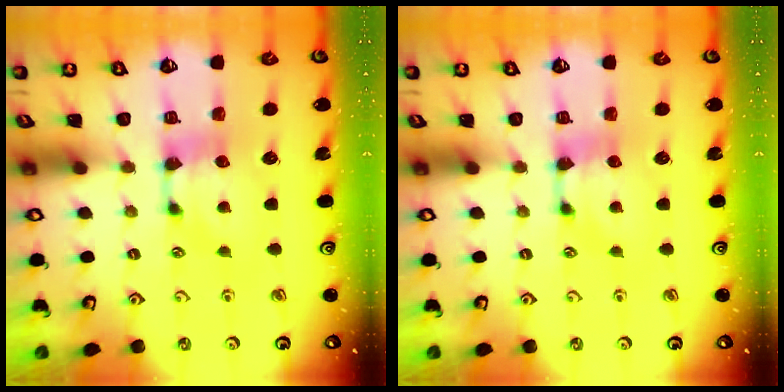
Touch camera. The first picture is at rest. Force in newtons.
{"total": 0.0}